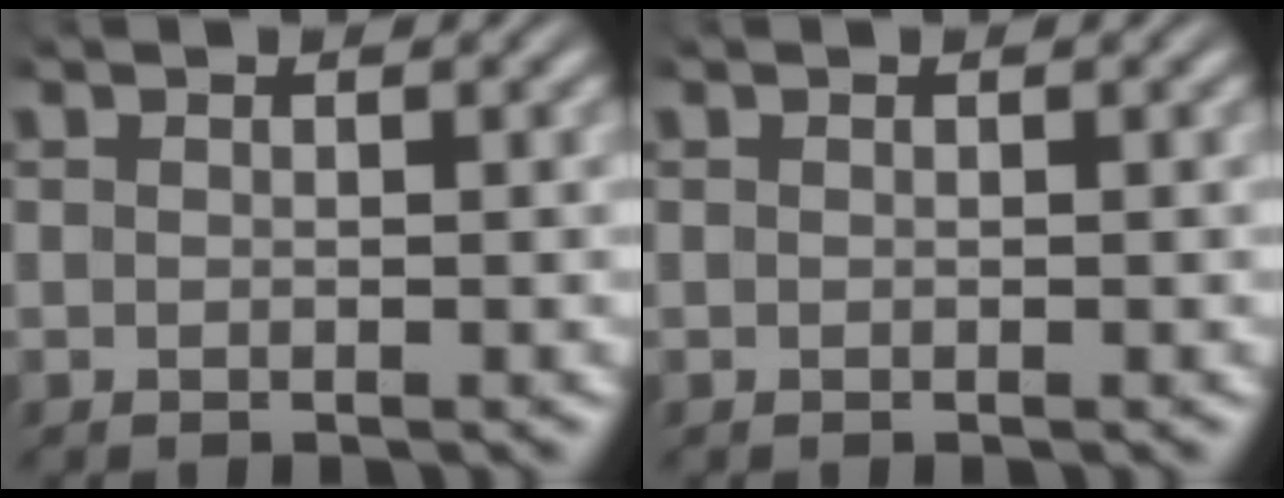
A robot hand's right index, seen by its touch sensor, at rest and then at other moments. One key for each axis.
{"total": 0.0}